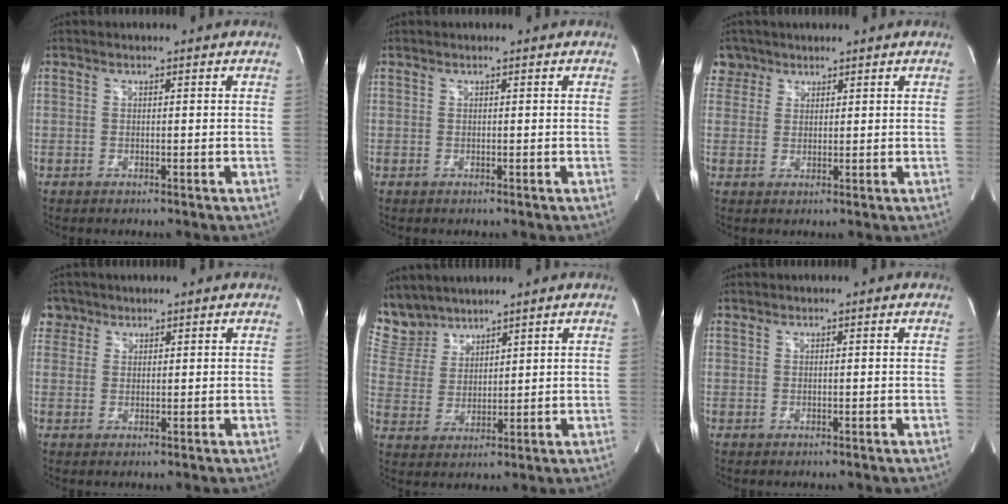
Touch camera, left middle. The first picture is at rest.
{"total": 0.0}
{"total": 3.5, "force": [2.3, 2.5, -0.4], "torque": [0.012, 0.009, 0.043]}
{"total": 3.3, "force": [2.0, 2.6, -0.1], "torque": [0.009, 0.010, 0.035]}
{"total": 7.6, "force": [7.1, 2.6, 0.2], "torque": [-0.016, 0.012, 0.161]}
{"total": 0.0}